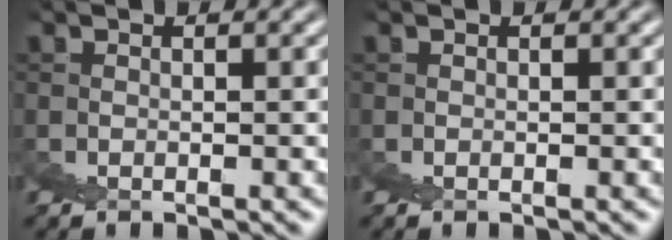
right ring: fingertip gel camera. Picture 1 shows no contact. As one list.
[{"total": 0.0}]